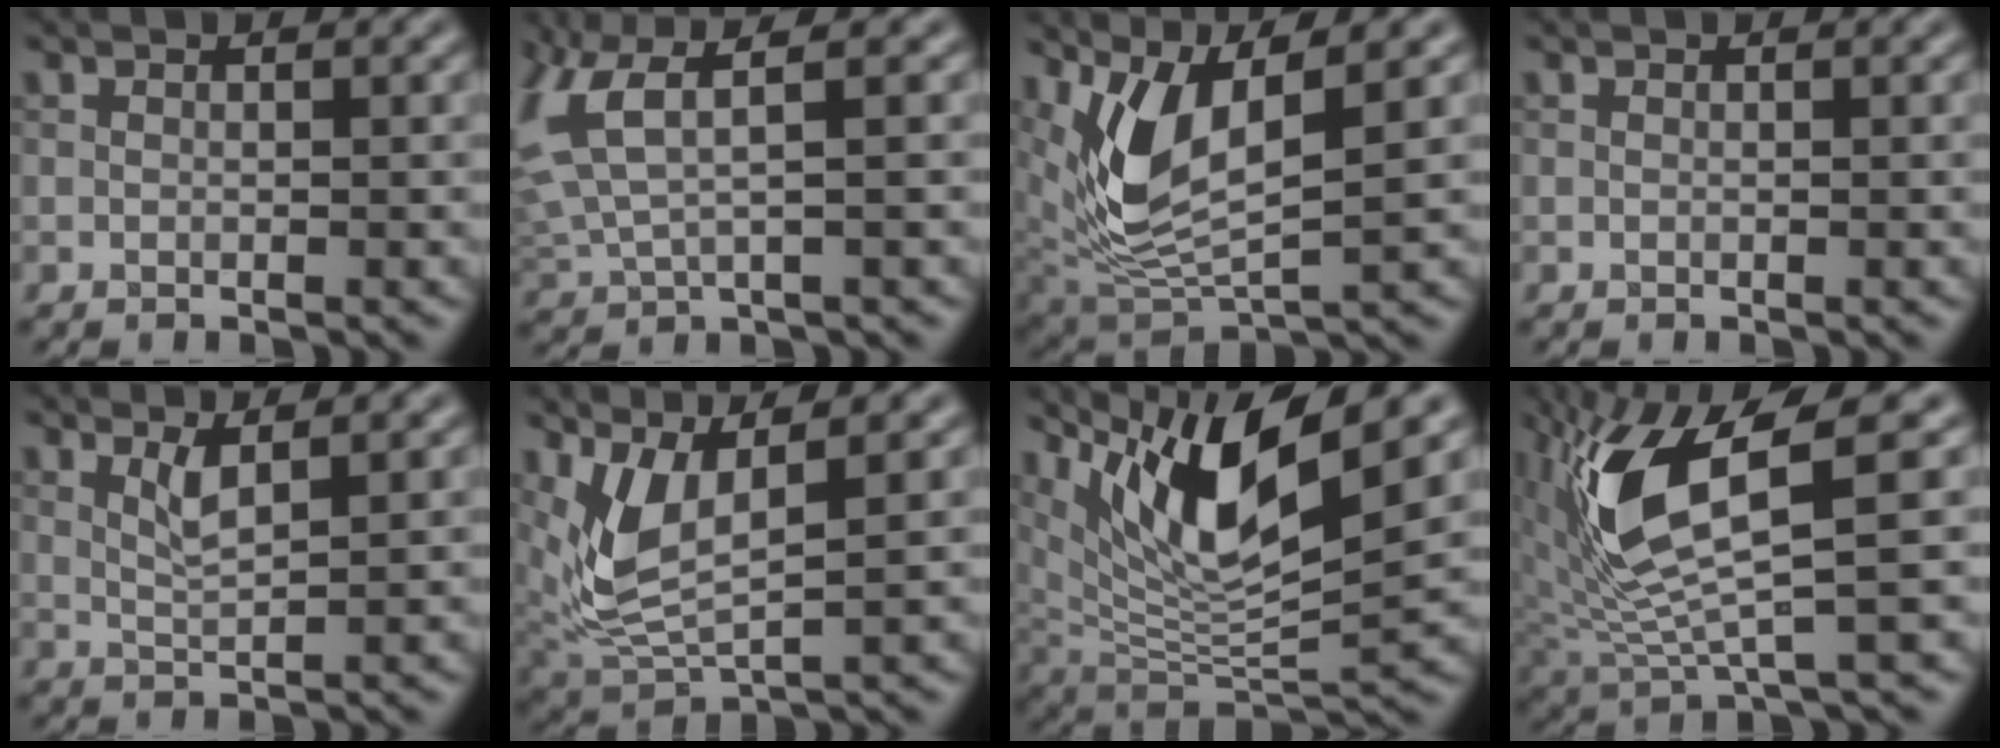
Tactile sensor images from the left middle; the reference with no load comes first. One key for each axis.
{"total": 5.5, "fx": 2.3, "fy": 1.9, "fz": 4.6, "tx": -0.123, "ty": 0.007, "tz": 0.049}
{"total": 6.8, "fx": 2.6, "fy": 2.6, "fz": 5.7, "tx": -0.133, "ty": -0.016, "tz": 0.056}
{"total": 0.0}
{"total": 1.9, "fx": 0.9, "fy": 0.3, "fz": 1.7, "tx": -0.037, "ty": -0.002, "tz": 0.019}
{"total": 4.6, "fx": 1.7, "fy": 1.8, "fz": 3.9, "tx": -0.102, "ty": -0.012, "tz": 0.043}
{"total": 10.9, "fx": 5.5, "fy": 2.8, "fz": 9.0, "tx": -0.165, "ty": -0.005, "tz": 0.107}
{"total": 9.0, "fx": 2.3, "fy": 2.6, "fz": 8.3, "tx": -0.188, "ty": -0.007, "tz": 0.050}